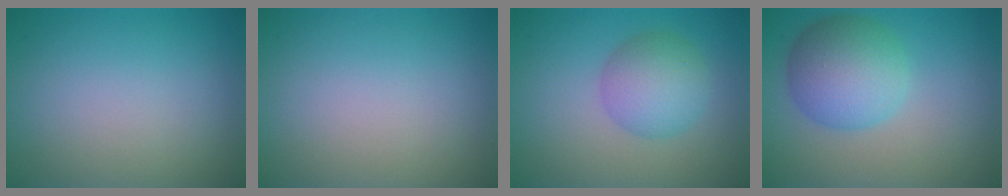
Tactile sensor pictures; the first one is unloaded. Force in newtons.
{"total": 0.0}
{"total": 3.5, "press": 3.5, "slide": 0.1}
{"total": 6.0, "press": 6.0, "slide": 0.1}